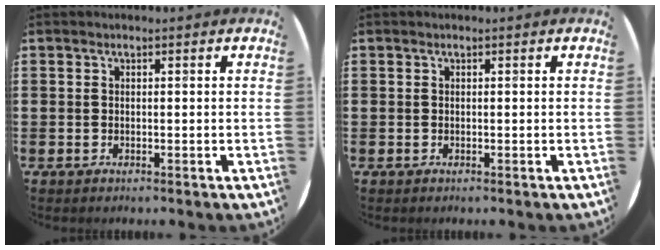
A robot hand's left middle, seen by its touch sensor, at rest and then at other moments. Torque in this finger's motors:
{"motor_torque": [0.62, -0.41, -0.04, -0.01]}